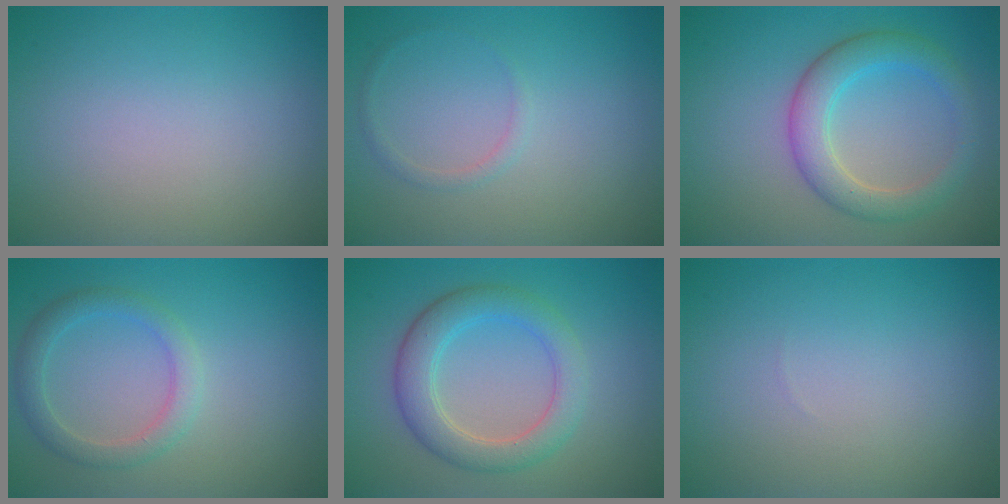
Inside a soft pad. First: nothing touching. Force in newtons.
{"total": 0.8, "press": 0.8, "slide": 0.0}
{"total": 4.3, "press": 4.3, "slide": 0.2}
{"total": 2.5, "press": 2.5, "slide": 0.1}
{"total": 4.4, "press": 4.4, "slide": 0.1}
{"total": 0.0}